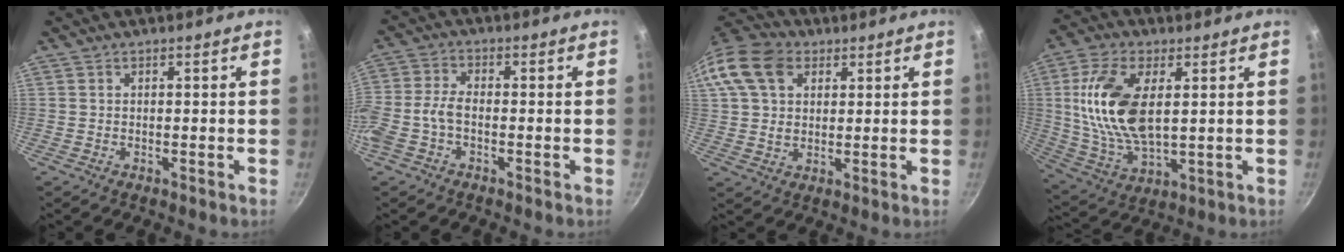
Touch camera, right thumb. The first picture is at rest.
{"total": 6.0, "force": [-2.3, 3.0, 4.6], "torque": [-0.113, 0.021, -0.059]}
{"total": 14.3, "force": [5.1, 10.3, 8.5], "torque": [-0.163, 0.011, 0.082]}
{"total": 16.3, "force": [3.0, 8.4, 13.7], "torque": [-0.262, -0.006, 0.063]}